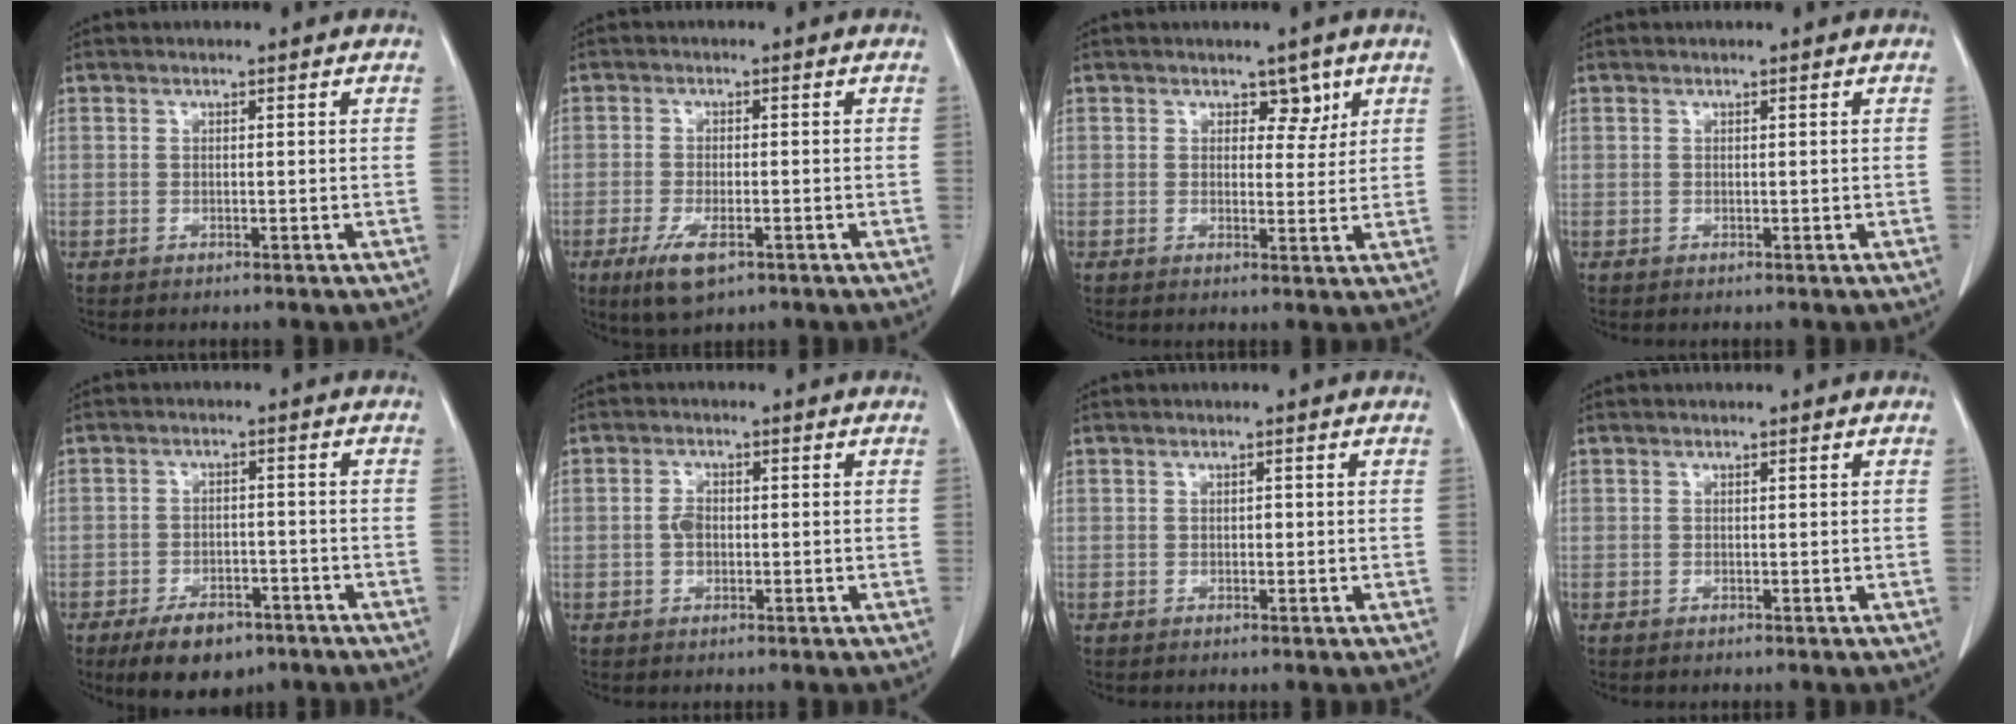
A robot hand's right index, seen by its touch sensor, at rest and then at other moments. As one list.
[{"total": 5.7, "force": [-3.0, 1.9, 4.5], "torque": [-0.095, -0.014, -0.047]}, {"total": 3.0, "force": [1.7, 1.9, 1.6], "torque": [-0.010, 0.001, 0.023]}, {"total": 0.0}, {"total": 7.9, "force": [-5.4, 3.8, 4.3], "torque": [-0.072, -0.002, -0.084]}, {"total": 2.2, "force": [-0.2, 1.4, 1.6], "torque": [-0.028, 0.007, -0.004]}, {"total": 0.5, "force": [-0.1, 0.3, 0.4], "torque": [-0.004, 0.002, -0.002]}, {"total": 0.0}]